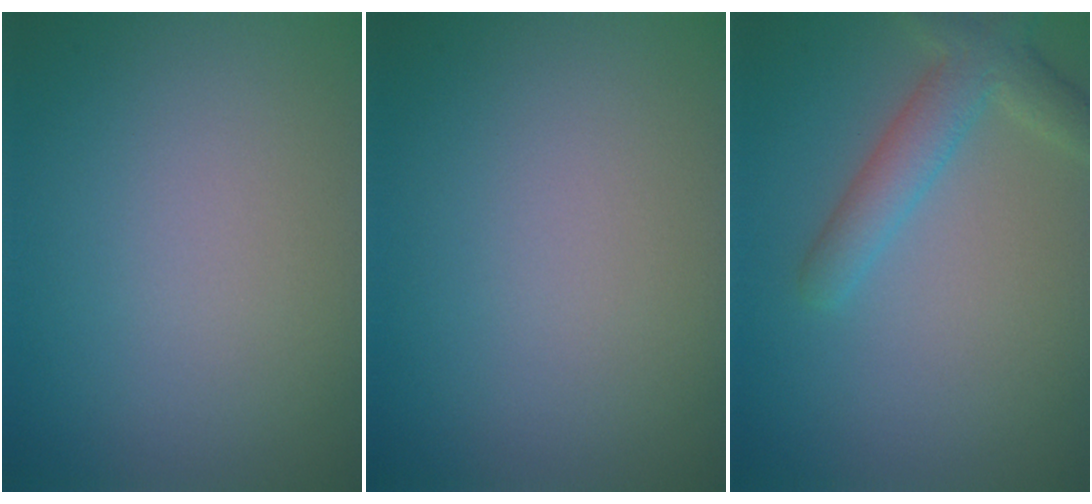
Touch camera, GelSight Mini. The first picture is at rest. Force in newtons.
{"total": 0.0}
{"total": 3.8, "press": 3.8, "slide": 0.3}